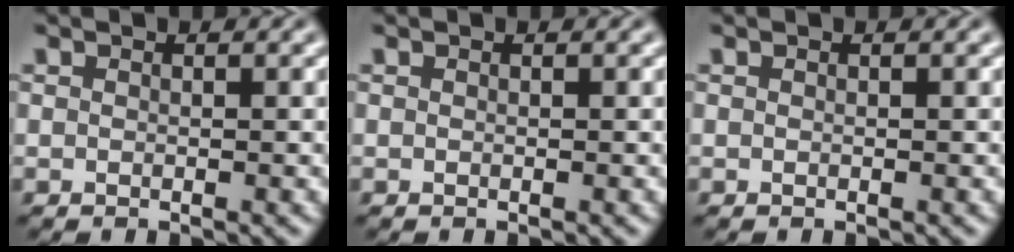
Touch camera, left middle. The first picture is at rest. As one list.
[{"total": 0.0}, {"total": 0.0}]